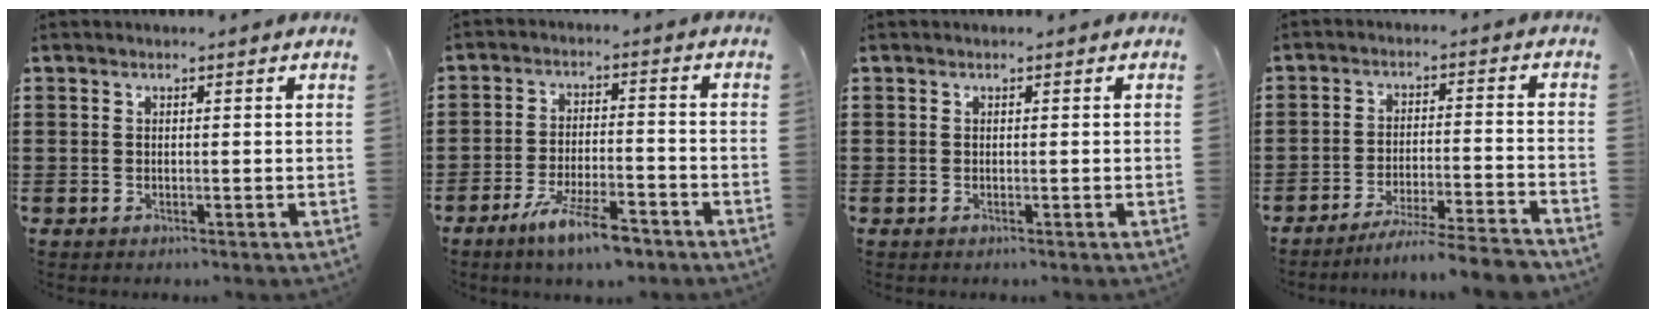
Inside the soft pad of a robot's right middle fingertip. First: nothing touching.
{"total": 7.5, "force": [-5.4, 1.5, 4.9], "torque": [-0.095, 0.001, -0.098]}
{"total": 0.0}
{"total": 6.0, "force": [-5.6, -0.4, 2.2], "torque": [-0.039, -0.013, -0.108]}